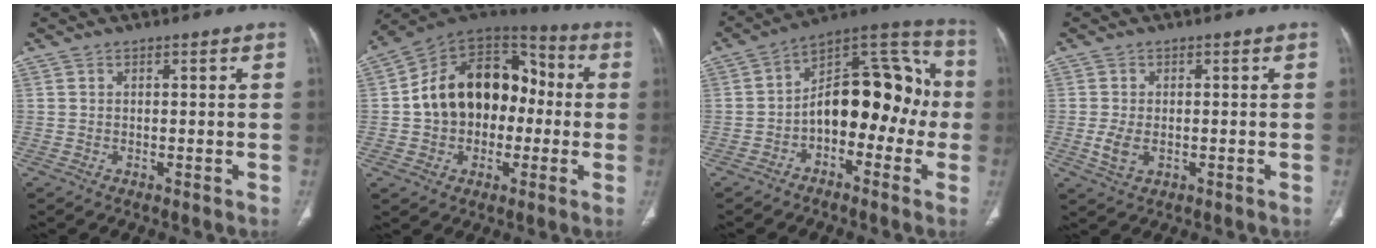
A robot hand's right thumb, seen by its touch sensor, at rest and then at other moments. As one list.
[{"total": 19.9, "force": [-0.6, 14.5, 13.6], "torque": [-0.180, 0.048, -0.013]}, {"total": 17.2, "force": [-2.6, 10.2, 13.6], "torque": [-0.153, 0.066, -0.051]}, {"total": 3.9, "force": [-0.7, 2.4, 3.0], "torque": [-0.068, -0.004, -0.009]}]